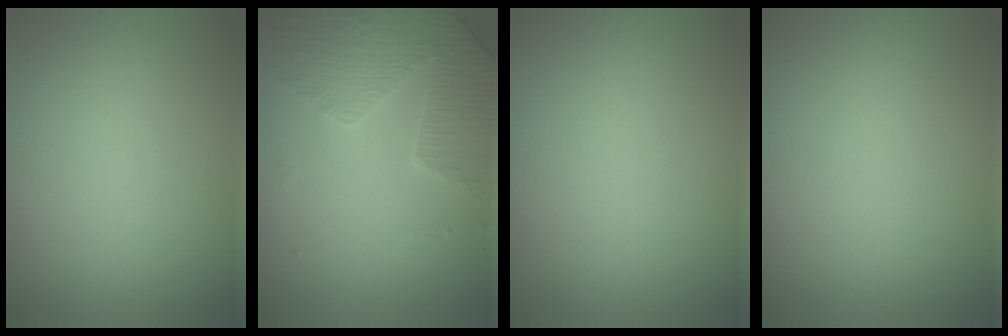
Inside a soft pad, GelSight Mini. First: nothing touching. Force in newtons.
{"total": 4.6, "press": 3.6, "slide": 2.9}
{"total": 0.0}
{"total": 0.0}